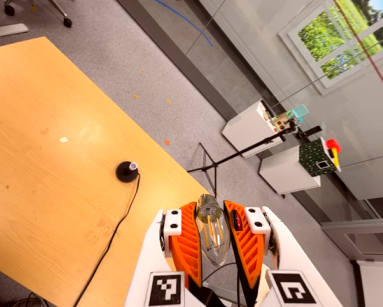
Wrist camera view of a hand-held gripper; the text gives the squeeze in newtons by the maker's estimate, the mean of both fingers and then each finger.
{"total": 24.0, "left": 25.2, "right": 22.8}